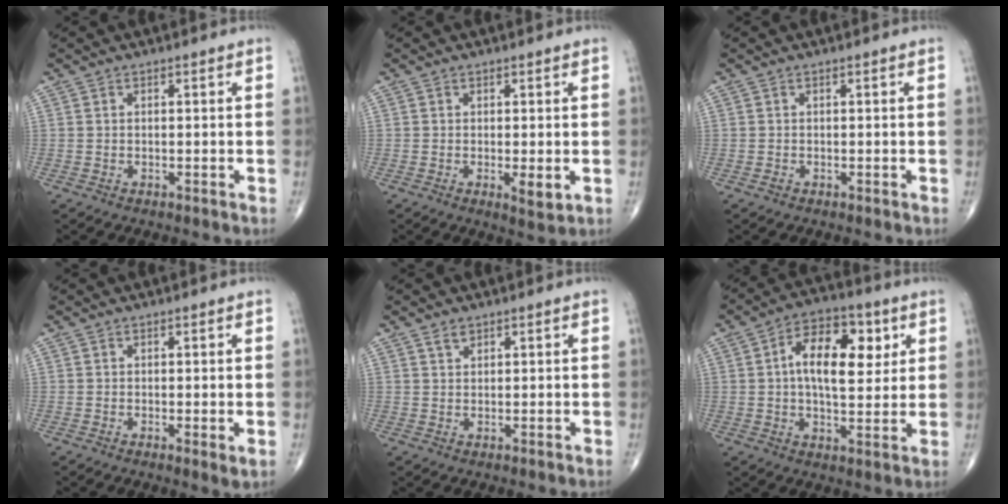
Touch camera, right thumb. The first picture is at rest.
{"total": 2.9, "force": [-0.4, 0.8, 2.7], "torque": [-0.043, -0.011, -0.005]}
{"total": 0.0}
{"total": 1.6, "force": [0.0, 0.3, 1.6], "torque": [-0.027, -0.008, -0.001]}
{"total": 1.7, "force": [1.2, 0.9, 0.7], "torque": [-0.008, -0.004, 0.021]}
{"total": 13.8, "force": [3.3, 7.3, 11.1], "torque": [-0.150, 0.001, 0.046]}